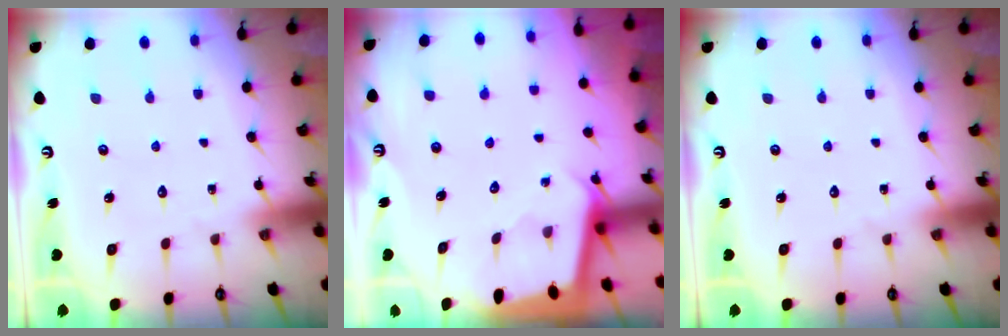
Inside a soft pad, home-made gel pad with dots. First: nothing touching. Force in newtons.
{"total": 2.1, "press": 2.1, "slide": 0.1}
{"total": 0.0}